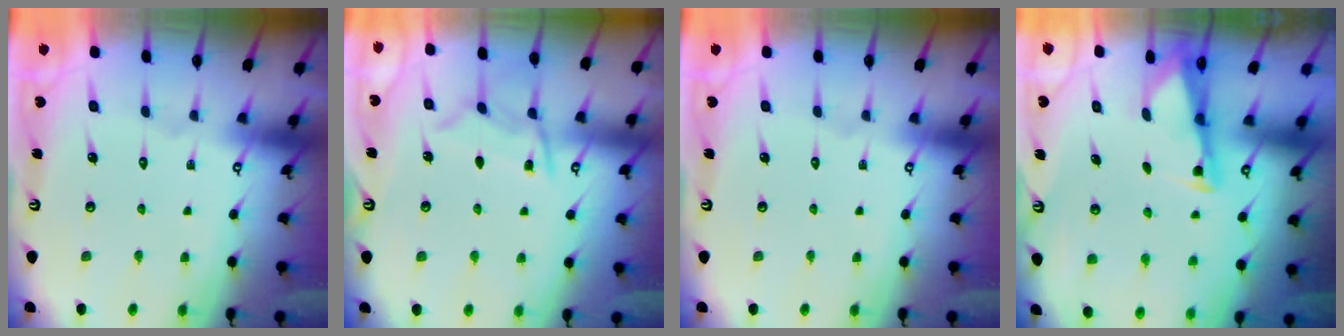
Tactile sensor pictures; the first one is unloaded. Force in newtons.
{"total": 9.4, "press": 9.3, "slide": 0.9}
{"total": 0.0}
{"total": 2.6, "press": 2.6, "slide": 0.1}